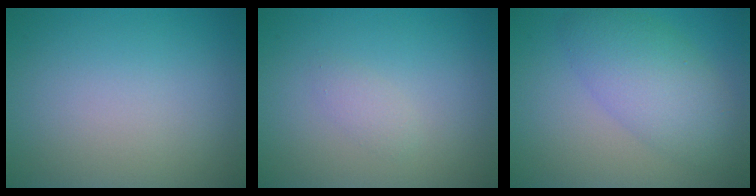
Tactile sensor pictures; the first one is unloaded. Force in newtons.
{"total": 1.0, "press": 1.0, "slide": 0.0}
{"total": 5.5, "press": 5.5, "slide": 0.1}